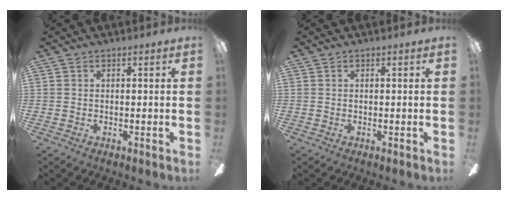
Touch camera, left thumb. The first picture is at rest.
{"total": 0.0}